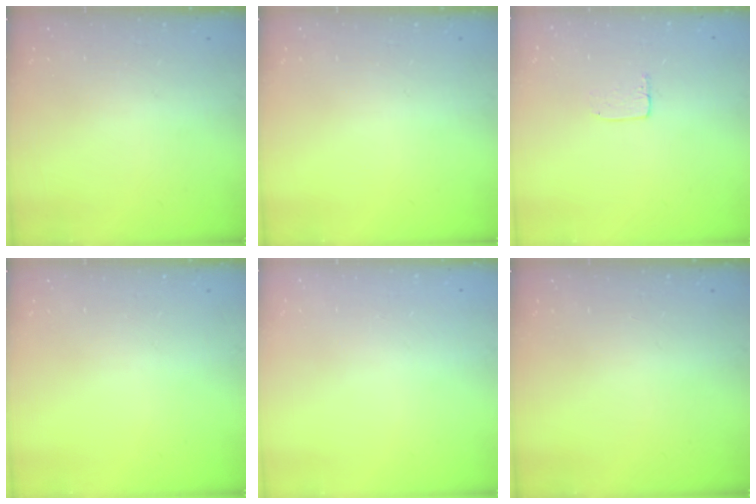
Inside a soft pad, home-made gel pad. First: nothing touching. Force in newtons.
{"total": 0.0}
{"total": 5.2, "press": 5.2, "slide": 0.4}
{"total": 0.0}
{"total": 0.0}
{"total": 0.0}